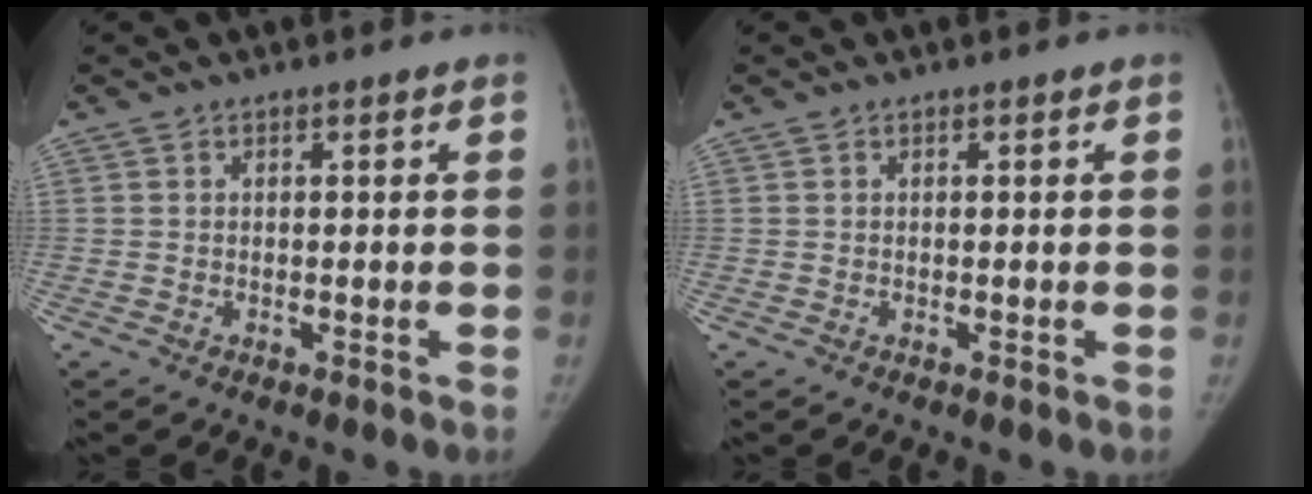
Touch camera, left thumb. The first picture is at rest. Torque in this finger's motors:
{"motor_torque": [0.28, 0.04, 0.07, -0.46, 0.07]}